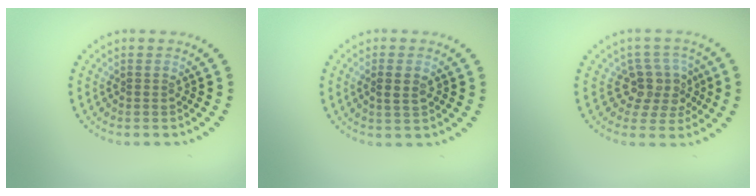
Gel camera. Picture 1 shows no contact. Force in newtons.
{"total": 1.3, "press": 1.3, "slide": 0.3}
{"total": 3.7, "press": 2.8, "slide": 2.4}